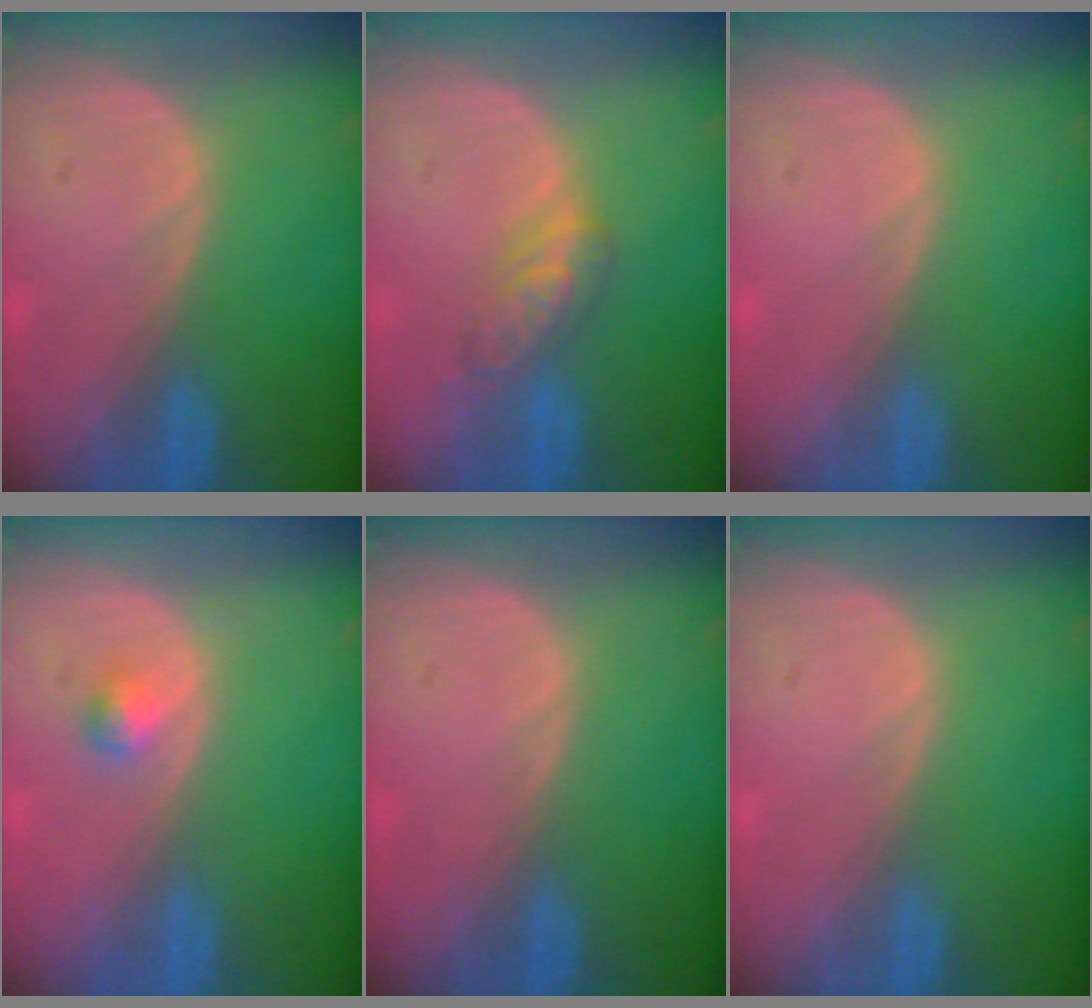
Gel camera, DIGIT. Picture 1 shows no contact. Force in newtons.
{"total": 4.5, "press": 4.5, "slide": 0.5}
{"total": 0.0}
{"total": 1.7, "press": 1.7, "slide": 0.2}
{"total": 0.0}
{"total": 0.0}